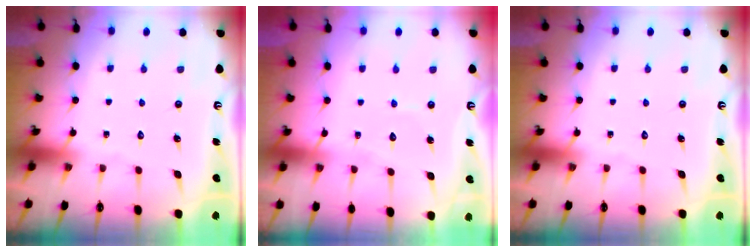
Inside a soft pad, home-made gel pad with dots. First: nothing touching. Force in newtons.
{"total": 5.1, "press": 5.1, "slide": 0.4}
{"total": 0.0}